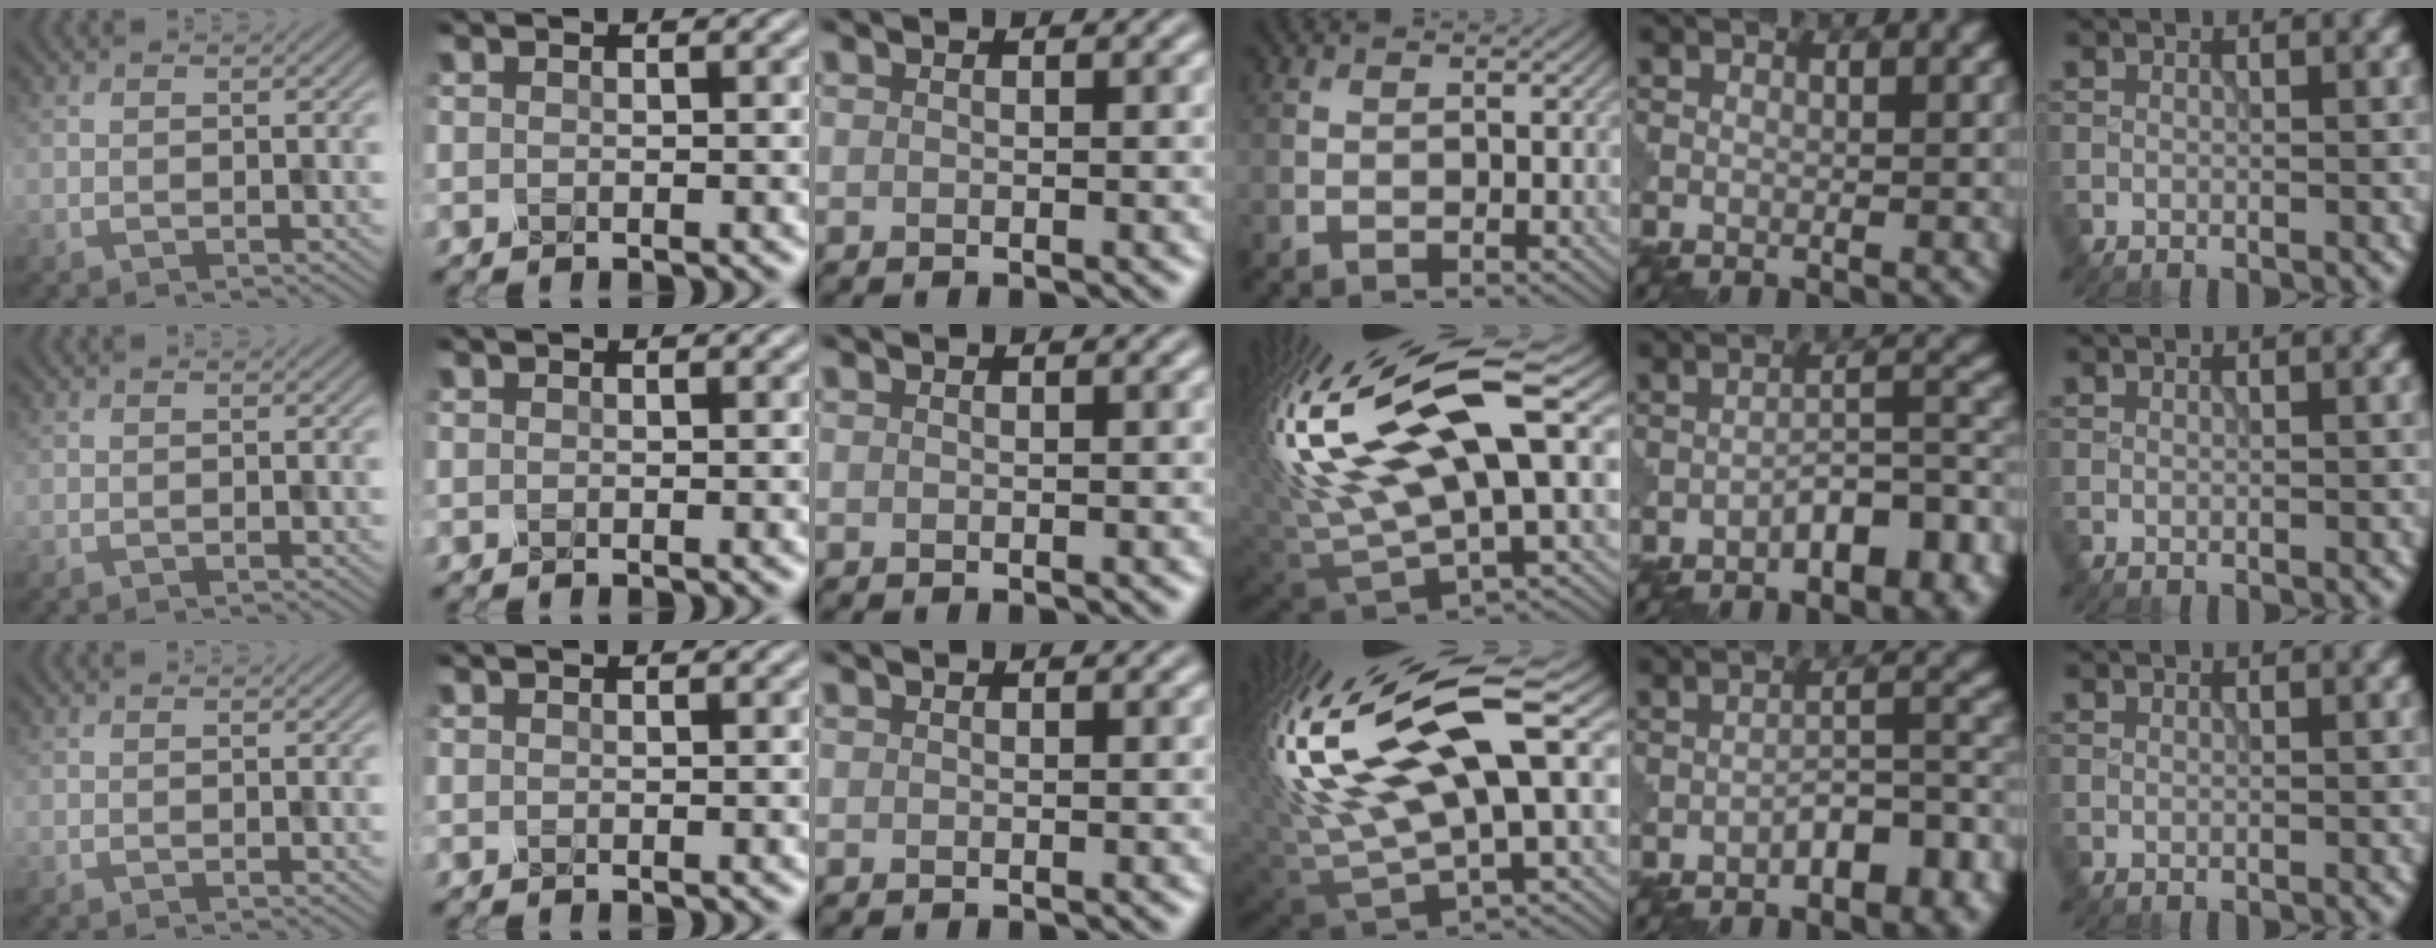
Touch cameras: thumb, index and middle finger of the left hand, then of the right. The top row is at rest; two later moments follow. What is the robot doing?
{"motion": "shake", "object": "salt shaker"}